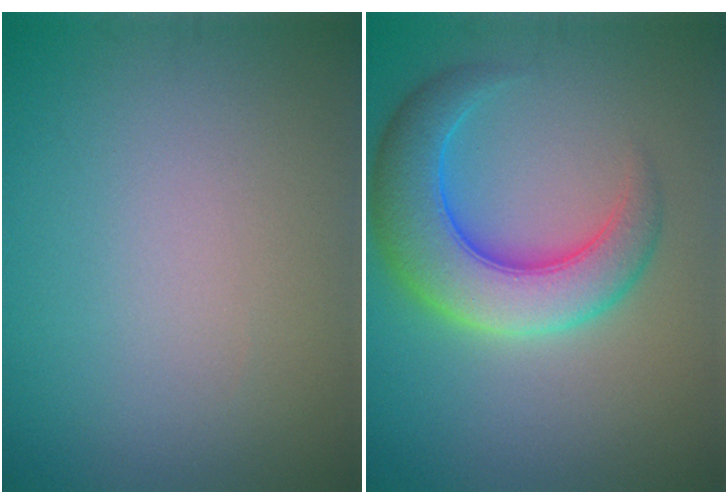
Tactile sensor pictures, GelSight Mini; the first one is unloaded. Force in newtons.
{"total": 7.6, "press": 7.6, "slide": 0.3}